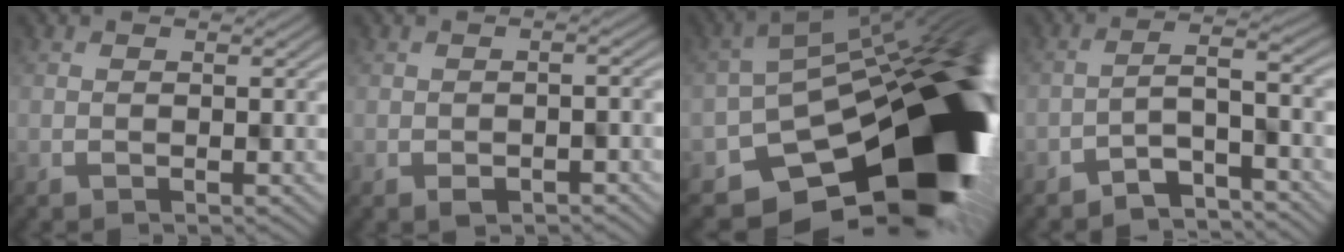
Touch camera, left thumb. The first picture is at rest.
{"total": 2.6, "force": [-1.3, 1.1, 1.9], "torque": [-0.024, 0.001, -0.014]}
{"total": 18.1, "force": [-7.6, 10.1, 13.0], "torque": [-0.185, -0.050, -0.115]}
{"total": 5.7, "force": [-4.5, 1.4, 3.3], "torque": [-0.041, 0.004, -0.079]}